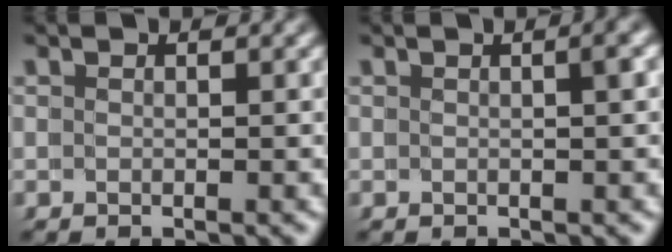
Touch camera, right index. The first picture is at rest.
{"total": 1.0, "force": [0.2, -0.3, 0.9], "torque": [-0.005, 0.003, 0.005]}